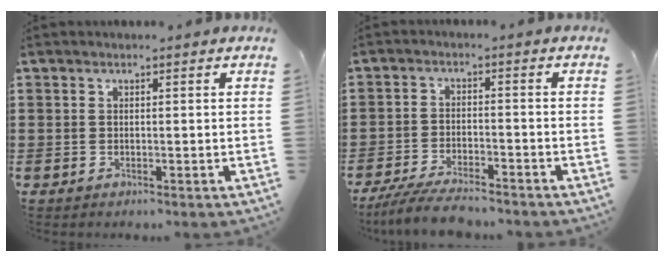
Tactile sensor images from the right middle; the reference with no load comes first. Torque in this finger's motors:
{"motor_torque": [0.22, -0.12, 0.27, 0.03]}